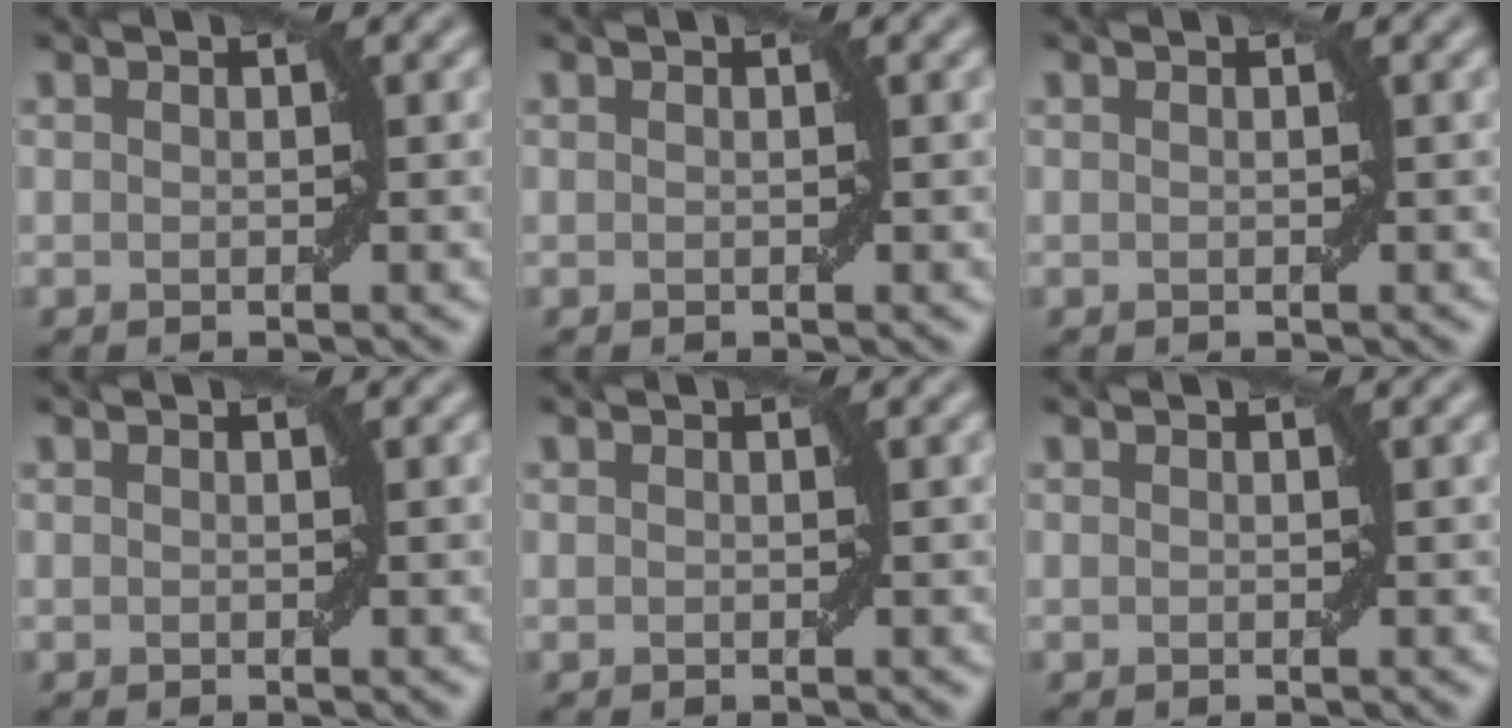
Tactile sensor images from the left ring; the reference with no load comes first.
{"total": 0.0}
{"total": 0.0}
{"total": 0.0}
{"total": 0.0}
{"total": 0.0}